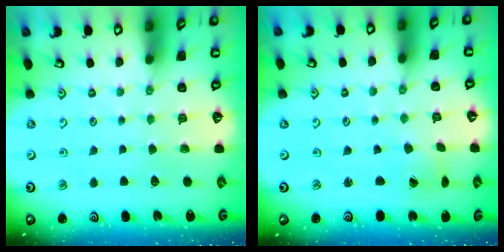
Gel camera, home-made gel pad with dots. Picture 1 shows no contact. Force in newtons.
{"total": 1.7, "press": 1.7, "slide": 0.1}